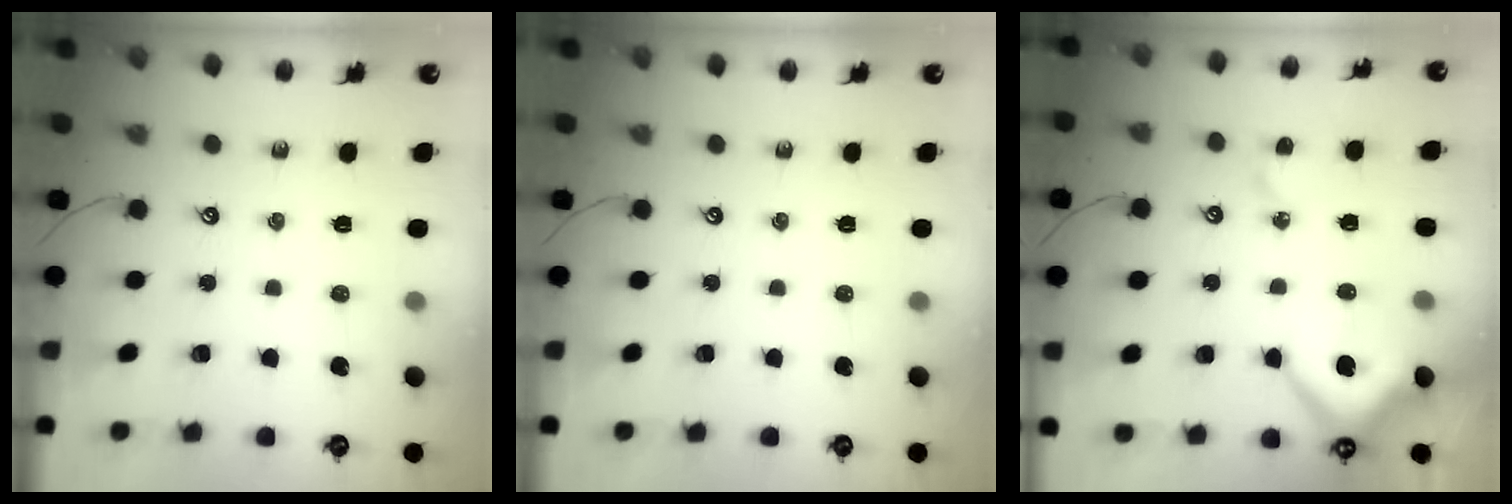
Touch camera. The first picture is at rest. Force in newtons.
{"total": 0.0}
{"total": 9.9, "press": 9.8, "slide": 1.4}